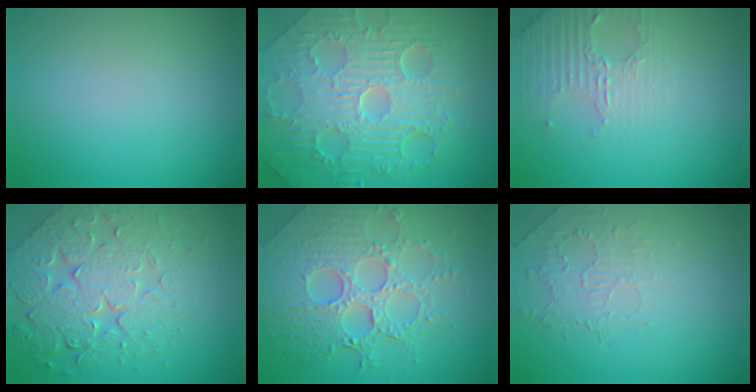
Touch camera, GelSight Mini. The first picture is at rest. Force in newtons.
{"total": 11.2, "press": 7.3, "slide": 8.5}
{"total": 3.0, "press": 2.9, "slide": 0.7}
{"total": 8.0, "press": 5.8, "slide": 5.4}
{"total": 7.9, "press": 5.8, "slide": 5.4}
{"total": 2.0, "press": 0.8, "slide": 1.8}